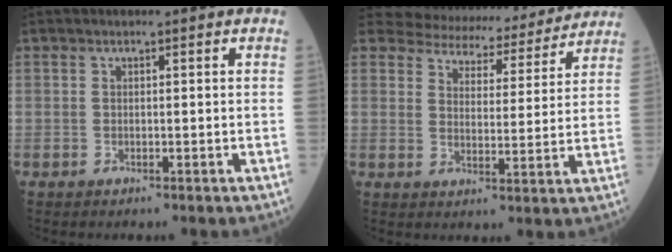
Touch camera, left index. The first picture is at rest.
{"total": 14.2, "force": [13.4, 4.2, 2.3], "torque": [-0.019, 0.005, 0.163]}